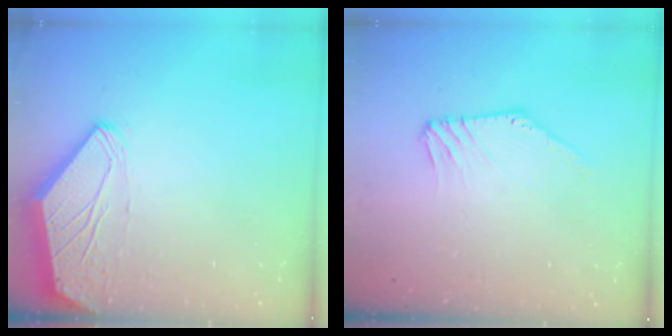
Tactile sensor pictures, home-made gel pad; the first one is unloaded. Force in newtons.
{"total": 3.4, "press": 3.4, "slide": 0.1}